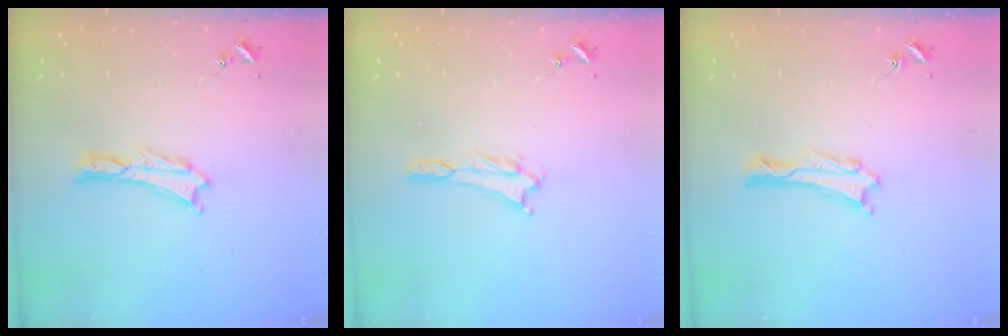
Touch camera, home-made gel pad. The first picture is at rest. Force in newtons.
{"total": 0.7, "press": 0.7, "slide": 0.2}
{"total": 0.6, "press": 0.5, "slide": 0.1}